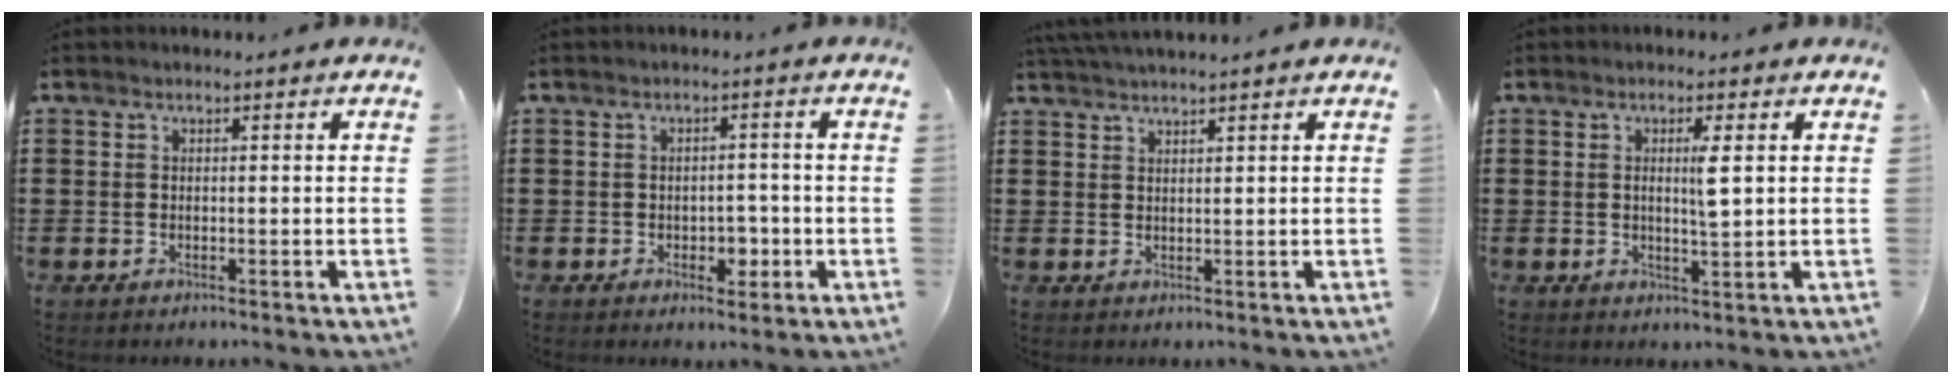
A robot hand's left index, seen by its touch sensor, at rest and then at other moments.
{"total": 2.8, "force": [-1.0, 1.9, 1.8], "torque": [-0.028, 0.001, -0.022]}
{"total": 2.0, "force": [1.9, -0.3, 0.5], "torque": [-0.013, 0.001, 0.037]}
{"total": 3.4, "force": [0.8, 0.3, 3.3], "torque": [-0.059, -0.002, 0.010]}